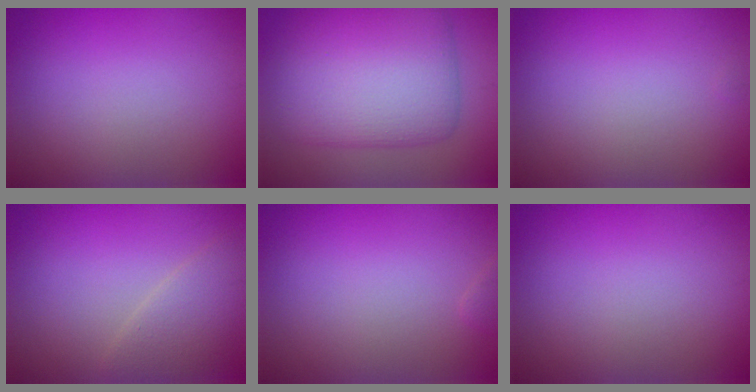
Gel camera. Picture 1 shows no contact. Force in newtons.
{"total": 8.4, "press": 8.3, "slide": 0.3}
{"total": 0.0}
{"total": 2.9, "press": 2.9, "slide": 0.1}
{"total": 0.6, "press": 0.6, "slide": 0.1}
{"total": 0.0}